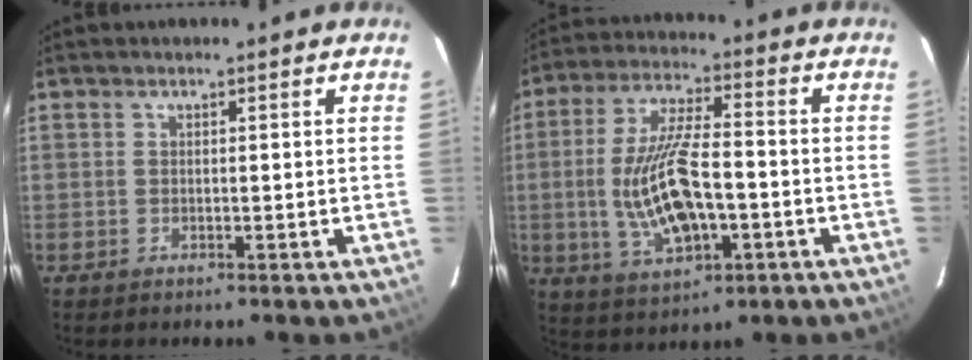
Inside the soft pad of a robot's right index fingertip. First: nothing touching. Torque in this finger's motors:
{"motor_torque": [2.14, 0.00, 0.52, 0.21]}